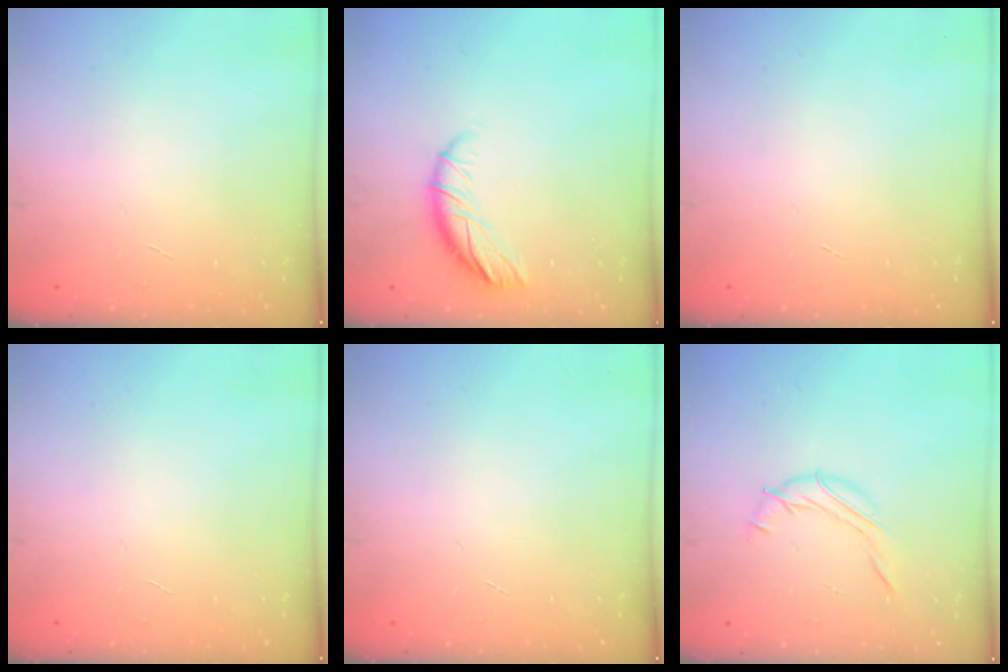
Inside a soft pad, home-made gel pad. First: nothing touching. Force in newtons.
{"total": 9.4, "press": 9.4, "slide": 1.1}
{"total": 0.0}
{"total": 0.0}
{"total": 0.0}
{"total": 9.6, "press": 9.4, "slide": 2.2}